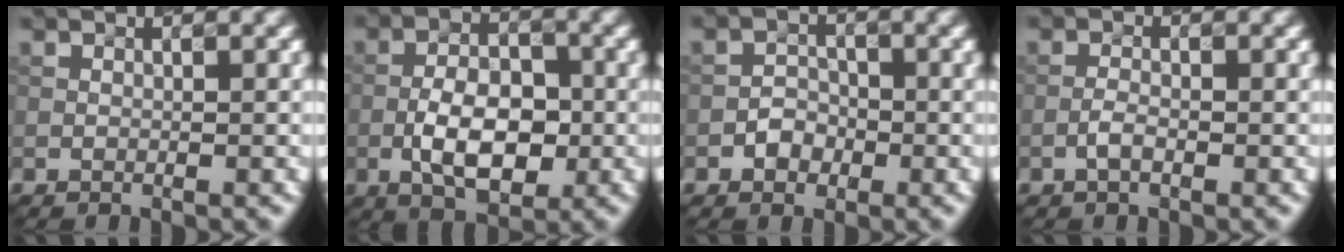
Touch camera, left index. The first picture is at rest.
{"total": 6.0, "force": [-1.7, 3.1, 4.8], "torque": [-0.082, 0.006, -0.032]}
{"total": 1.9, "force": [-0.9, 1.5, 0.7], "torque": [-0.010, 0.007, -0.018]}
{"total": 1.2, "force": [-0.6, 0.4, 1.0], "torque": [-0.021, 0.003, -0.015]}